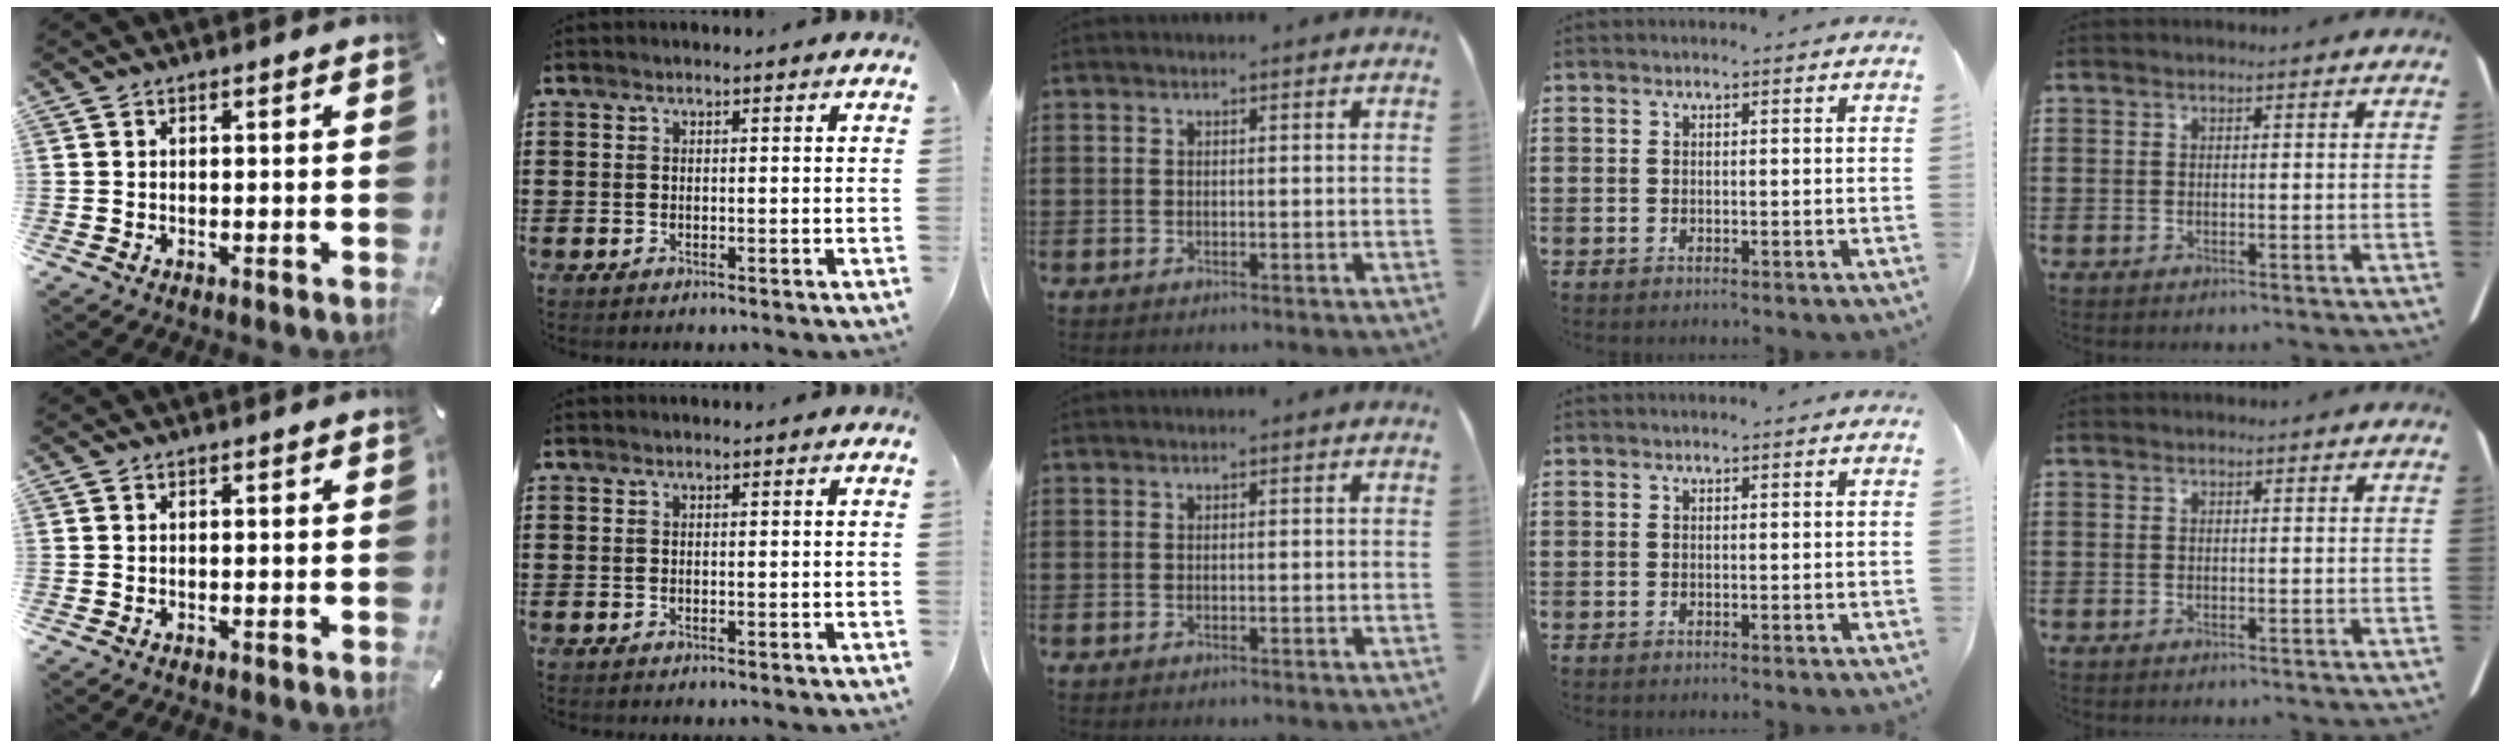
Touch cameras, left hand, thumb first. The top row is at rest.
{}